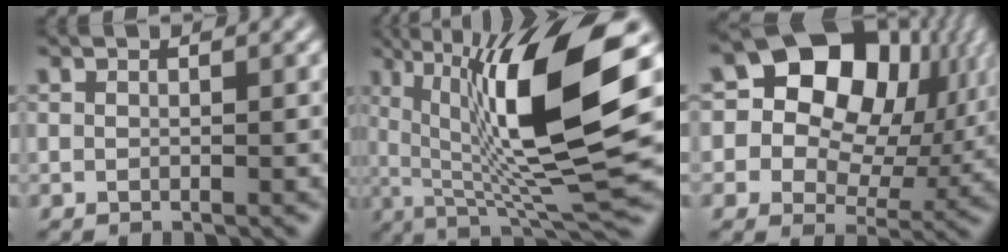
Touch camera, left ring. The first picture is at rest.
{"total": 13.0, "force": [2.5, 3.2, 12.3], "torque": [-0.209, -0.006, 0.051]}
{"total": 14.3, "force": [3.7, 10.5, 9.0], "torque": [-0.123, 0.036, 0.059]}